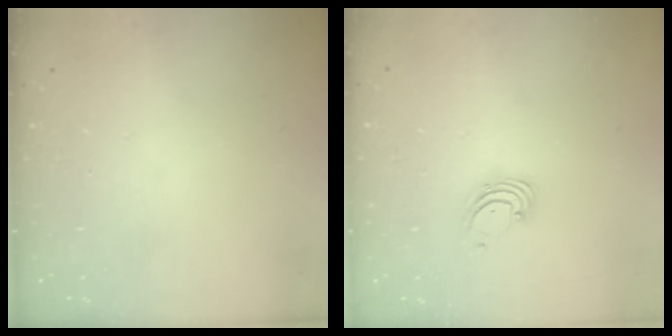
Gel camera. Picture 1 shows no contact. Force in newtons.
{"total": 1.6, "press": 1.6, "slide": 0.1}